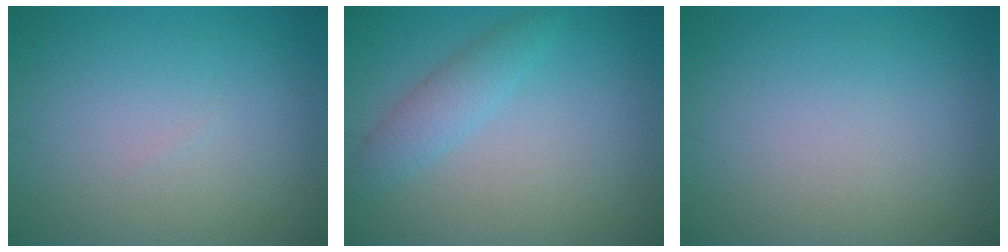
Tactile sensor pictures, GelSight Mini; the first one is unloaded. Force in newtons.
{"total": 2.5, "press": 2.5, "slide": 0.2}
{"total": 0.0}